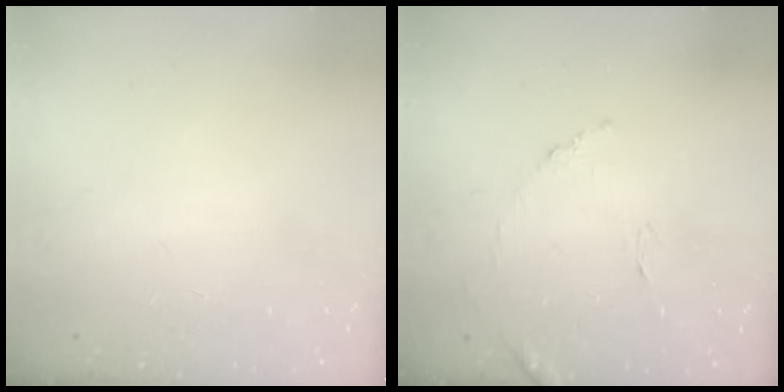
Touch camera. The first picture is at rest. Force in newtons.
{"total": 7.8, "press": 7.8, "slide": 0.5}